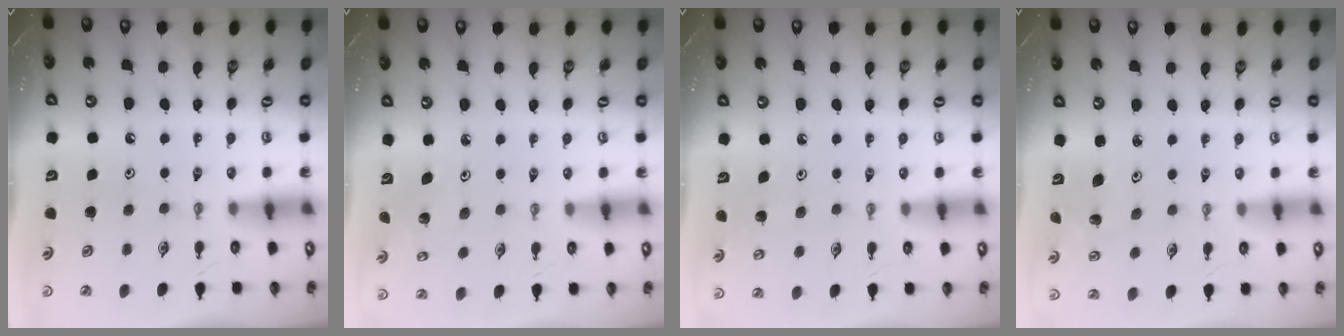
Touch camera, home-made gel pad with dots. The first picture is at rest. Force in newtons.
{"total": 2.4, "press": 2.4, "slide": 0.2}
{"total": 4.0, "press": 4.0, "slide": 0.2}
{"total": 2.7, "press": 2.7, "slide": 0.3}